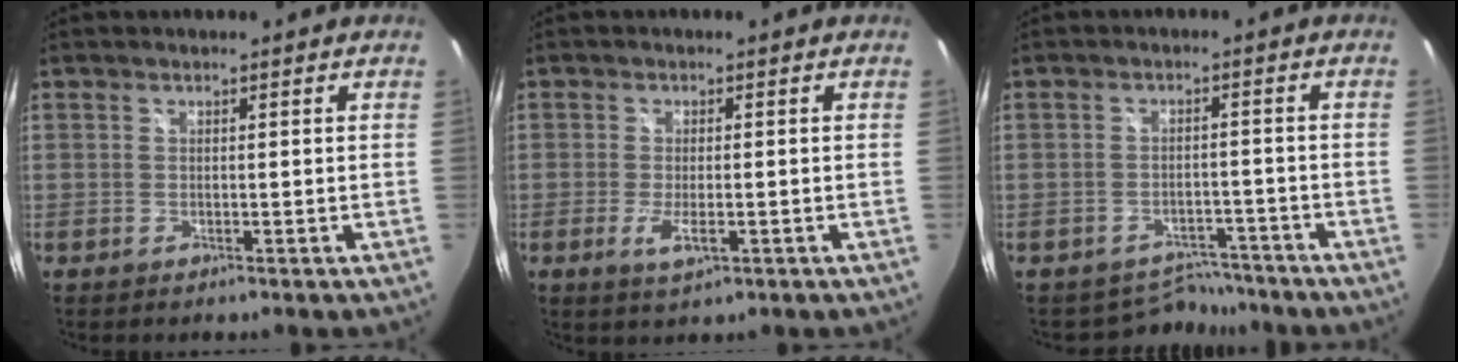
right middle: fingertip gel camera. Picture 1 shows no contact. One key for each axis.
{"total": 4.0, "fx": -1.4, "fy": 1.4, "fz": 3.4, "tx": -0.069, "ty": -0.009, "tz": -0.023}
{"total": 5.8, "fx": -5.1, "fy": 2.7, "fz": -0.5, "tx": 0.008, "ty": 0.015, "tz": -0.072}